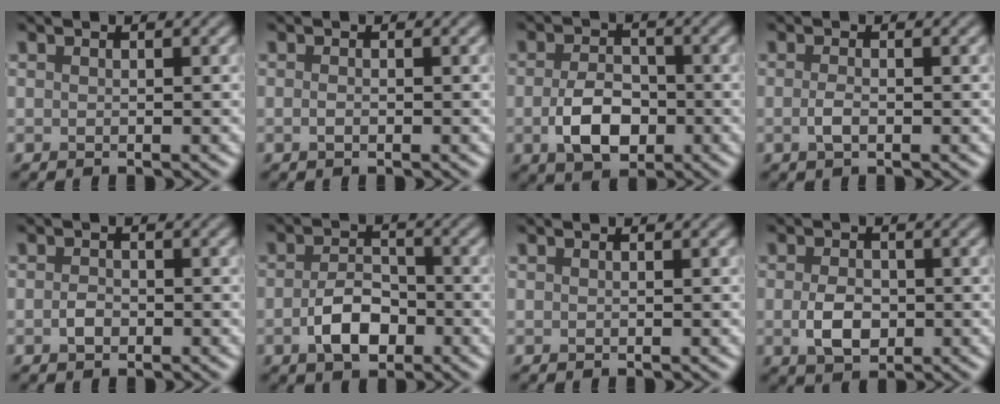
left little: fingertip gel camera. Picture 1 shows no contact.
{"total": 0.7, "force": [-0.3, 0.3, 0.6], "torque": [-0.013, -0.002, -0.005]}
{"total": 4.8, "force": [-1.2, 3.0, 3.5], "torque": [-0.072, -0.006, -0.025]}
{"total": 1.3, "force": [-0.4, 0.5, 1.2], "torque": [-0.027, -0.002, -0.010]}
{"total": 1.2, "force": [-0.5, 0.8, 0.8], "torque": [-0.018, 0.000, -0.011]}
{"total": 4.1, "force": [-1.5, 2.4, 2.9], "torque": [-0.056, 0.001, -0.031]}
{"total": 0.0}
{"total": 3.2, "force": [-0.5, 2.1, 2.3], "torque": [-0.045, -0.004, -0.010]}